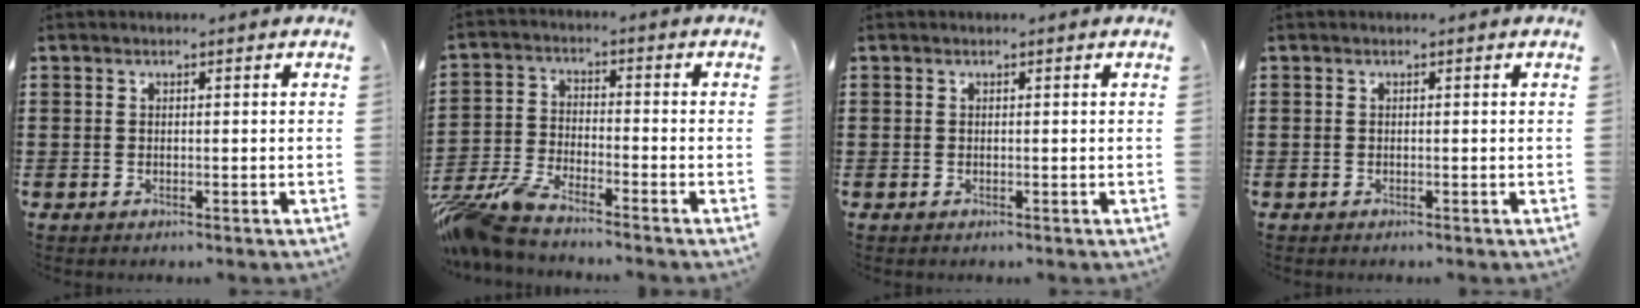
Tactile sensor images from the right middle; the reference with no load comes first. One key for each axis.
{"total": 6.5, "fx": -6.0, "fy": 0.4, "fz": 2.3, "tx": -0.076, "ty": -0.014, "tz": -0.126}
{"total": 0.0}
{"total": 0.0}